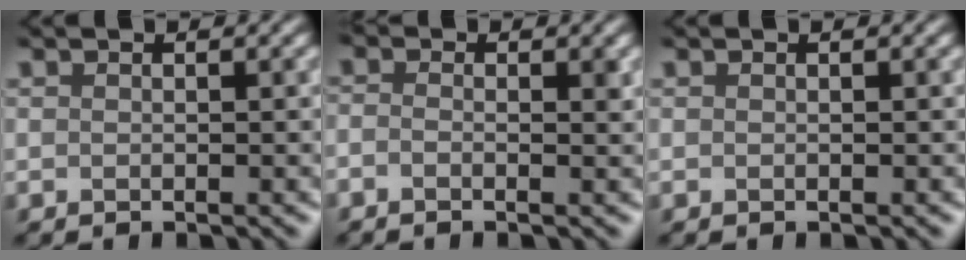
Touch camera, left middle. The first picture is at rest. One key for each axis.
{"total": 0.6, "fx": -0.6, "fy": -0.1, "fz": 0.1, "tx": -0.013, "ty": -0.006, "tz": -0.009}
{"total": 0.0}